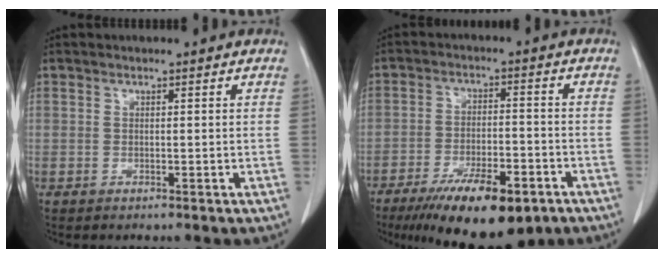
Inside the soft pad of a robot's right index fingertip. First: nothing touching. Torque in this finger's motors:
{"motor_torque": [1.33, -0.81, 0.98, 0.21]}